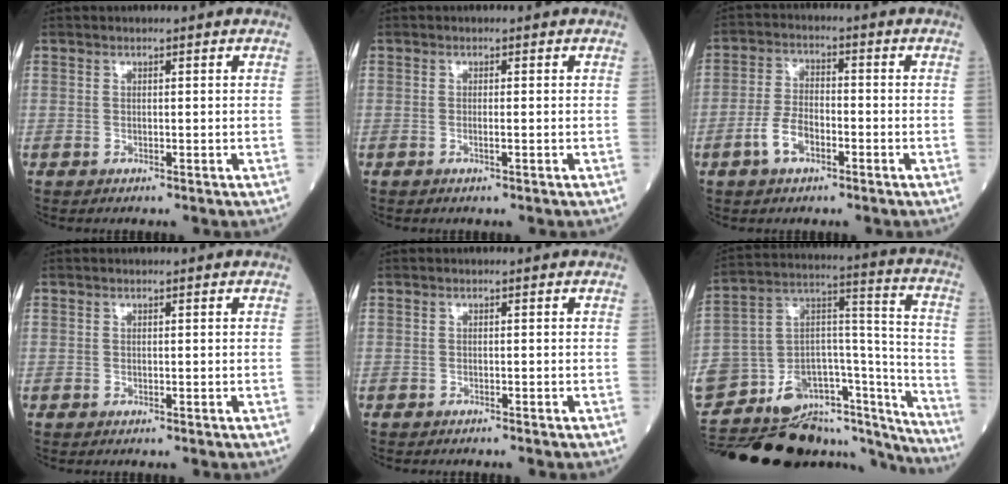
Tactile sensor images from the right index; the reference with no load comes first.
{"total": 0.9, "force": [-0.3, -0.1, 0.8], "torque": [-0.017, -0.001, -0.005]}
{"total": 5.7, "force": [-2.7, 2.7, 4.3], "torque": [-0.092, 0.006, -0.053]}
{"total": 0.0}
{"total": 1.3, "force": [-1.1, -0.1, 0.5], "torque": [-0.006, 0.002, -0.014]}
{"total": 32.2, "force": [-27.9, 7.8, 14.1], "torque": [-0.190, 0.027, -0.403]}